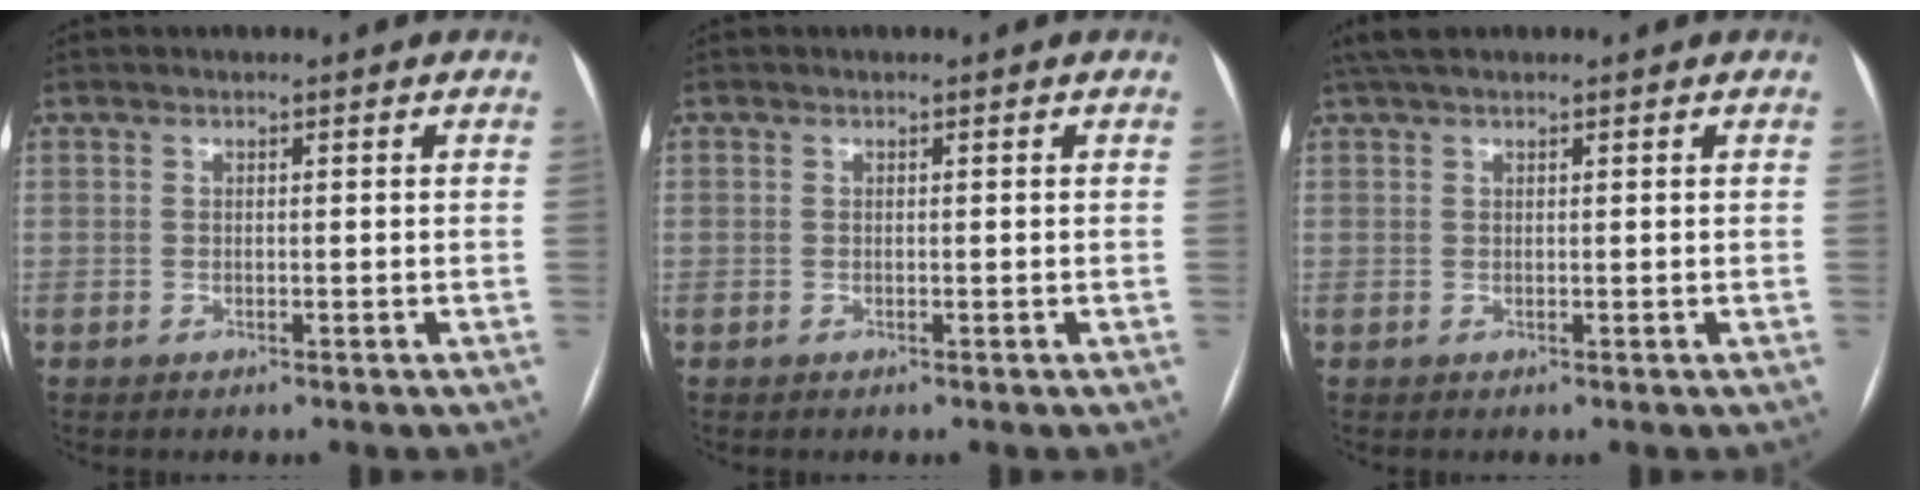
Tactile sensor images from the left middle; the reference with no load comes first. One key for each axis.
{"total": 0.0}
{"total": 3.9, "fx": 3.1, "fy": 0.9, "fz": 2.2, "tx": -0.042, "ty": 0.032, "tz": 0.058}